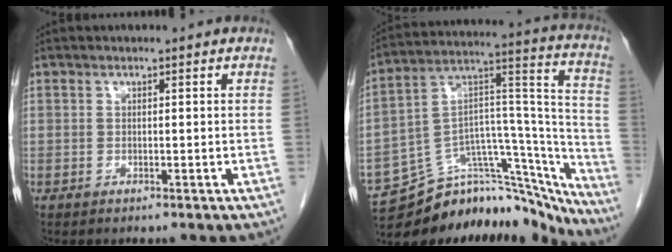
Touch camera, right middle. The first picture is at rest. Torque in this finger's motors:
{"motor_torque": [-0.12, -0.10, 0.04, -0.04]}